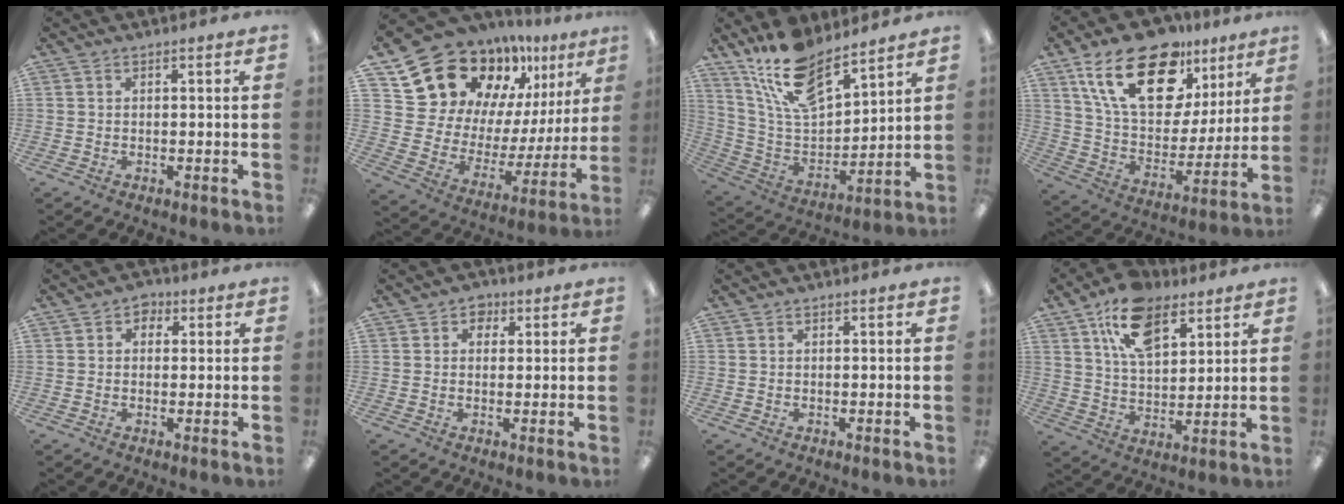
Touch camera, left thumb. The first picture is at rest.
{"total": 17.7, "force": [15.0, 8.4, 4.4], "torque": [-0.097, -0.131, 0.272]}
{"total": 17.2, "force": [13.6, 6.4, 8.4], "torque": [-0.175, -0.074, 0.245]}
{"total": 24.0, "force": [14.6, 12.4, 14.4], "torque": [-0.244, -0.070, 0.258]}
{"total": 2.7, "force": [0.6, 2.2, 1.3], "torque": [-0.010, 0.003, 0.007]}
{"total": 3.1, "force": [1.4, 2.5, 1.2], "torque": [-0.003, -0.002, 0.020]}
{"total": 0.0}
{"total": 14.6, "force": [8.4, 8.1, 8.8], "torque": [-0.148, -0.021, 0.153]}